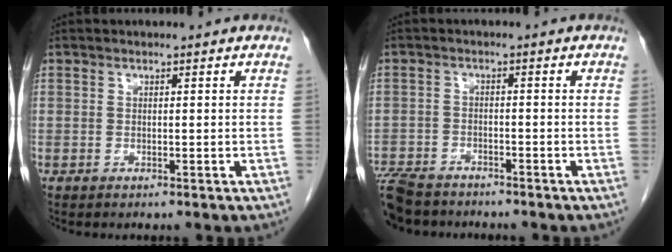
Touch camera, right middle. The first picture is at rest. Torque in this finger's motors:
{"motor_torque": [1.17, -0.97, 1.05, 0.21]}